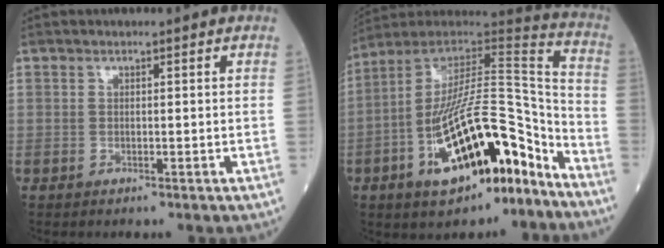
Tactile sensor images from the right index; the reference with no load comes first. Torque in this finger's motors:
{"motor_torque": [1.21, -0.93, 1.06, 0.21]}